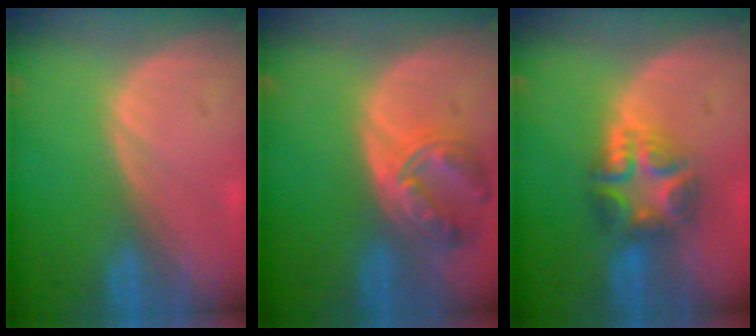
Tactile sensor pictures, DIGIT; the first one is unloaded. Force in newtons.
{"total": 7.9, "press": 6.9, "slide": 3.8}
{"total": 7.5, "press": 6.5, "slide": 3.7}